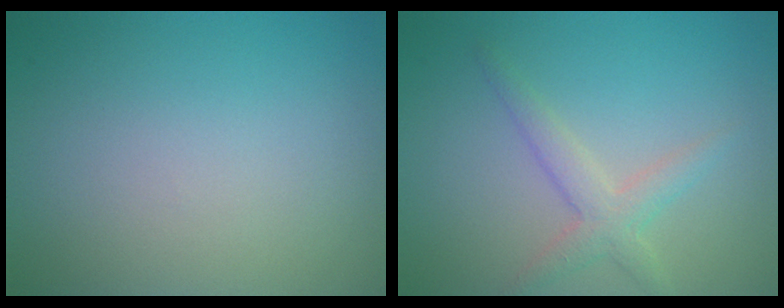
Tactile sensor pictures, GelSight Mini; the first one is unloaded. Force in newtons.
{"total": 2.5, "press": 2.5, "slide": 0.2}